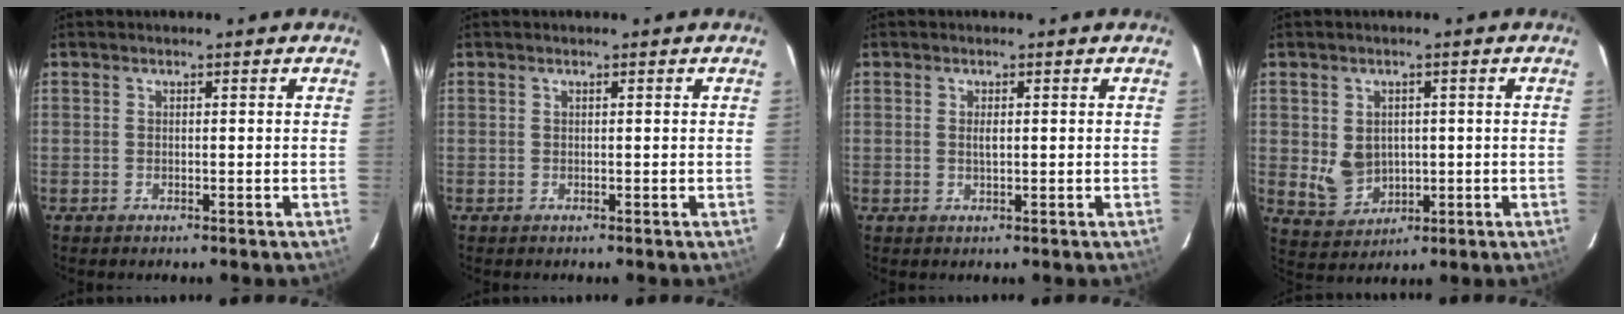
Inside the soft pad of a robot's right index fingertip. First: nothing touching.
{"total": 0.0}
{"total": 1.4, "force": [0.2, 0.6, 1.3], "torque": [-0.023, -0.001, 0.004]}
{"total": 6.3, "force": [0.2, 5.4, 3.3], "torque": [-0.068, -0.002, 0.024]}